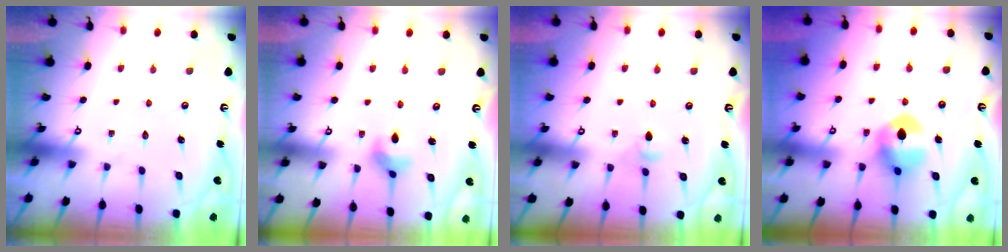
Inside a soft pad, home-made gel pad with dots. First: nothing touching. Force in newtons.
{"total": 5.0, "press": 5.0, "slide": 0.5}
{"total": 3.1, "press": 3.0, "slide": 0.8}
{"total": 10.3, "press": 10.3, "slide": 0.0}